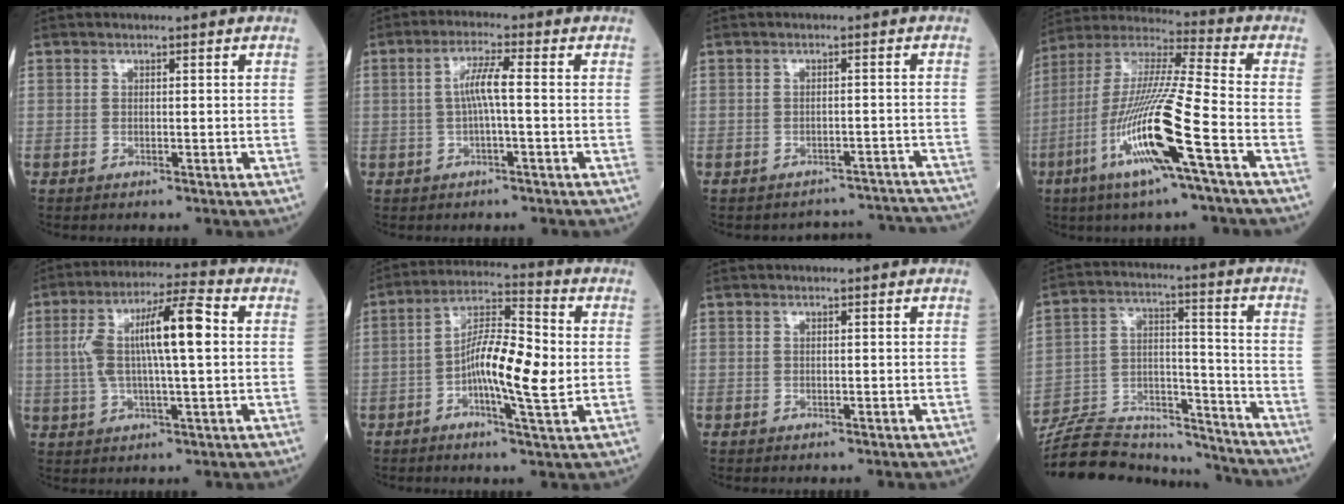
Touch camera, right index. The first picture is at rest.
{"total": 4.3, "force": [-0.1, 0.1, 4.3], "torque": [-0.084, 0.011, 0.000]}
{"total": 9.5, "force": [-9.4, 1.4, -0.8], "torque": [0.022, 0.034, -0.096]}
{"total": 18.9, "force": [-7.2, -0.2, 17.5], "torque": [-0.369, -0.025, -0.147]}
{"total": 12.4, "force": [1.6, 1.9, 12.1], "torque": [-0.226, 0.027, 0.024]}
{"total": 11.1, "force": [-1.2, 1.8, 10.8], "torque": [-0.193, 0.010, -0.029]}
{"total": 0.0}
{"total": 19.4, "force": [-18.4, 4.1, 4.6], "torque": [-0.108, 0.029, -0.292]}